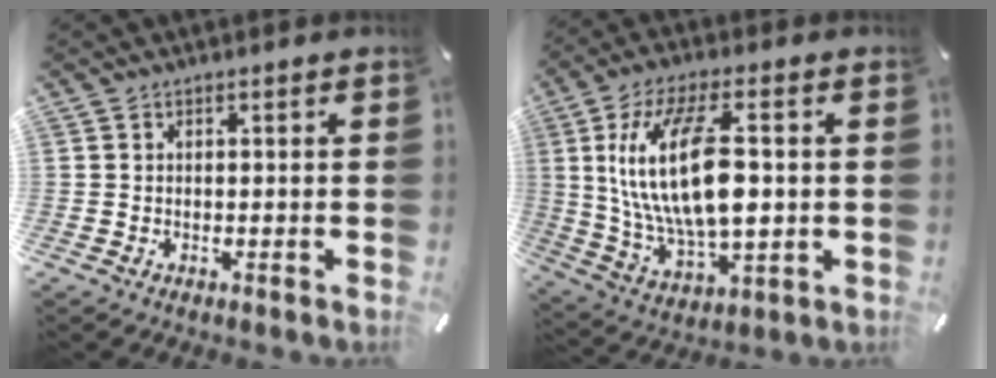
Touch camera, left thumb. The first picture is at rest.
{"total": 19.7, "force": [2.9, 8.6, 17.4], "torque": [-0.360, -0.007, 0.042]}